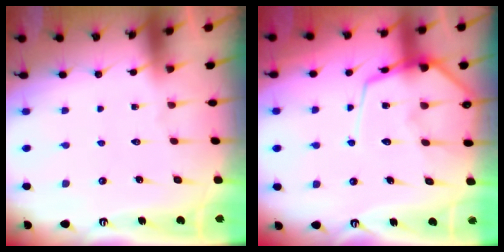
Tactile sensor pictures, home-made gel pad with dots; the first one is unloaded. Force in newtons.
{"total": 11.5, "press": 11.5, "slide": 0.9}